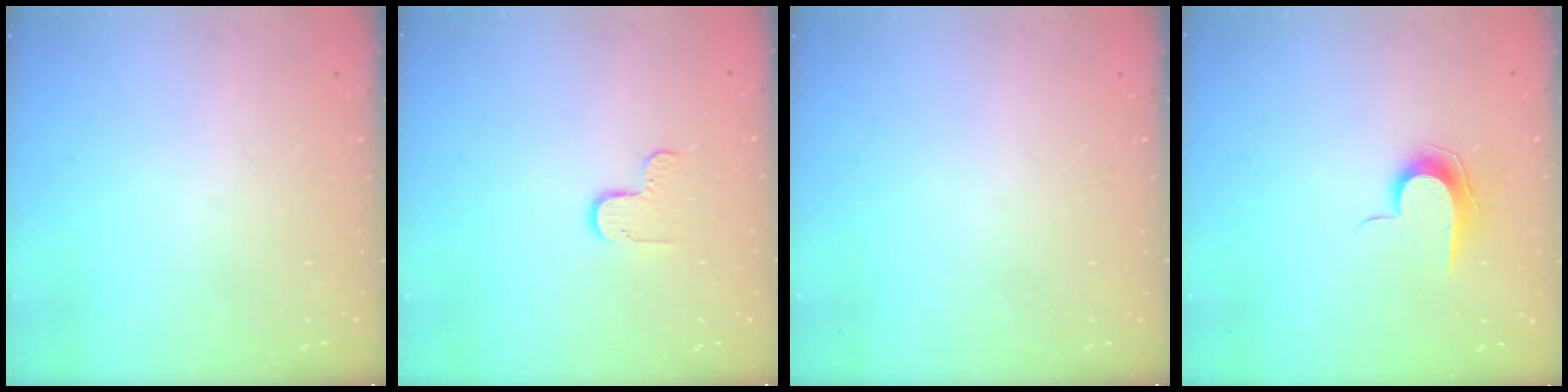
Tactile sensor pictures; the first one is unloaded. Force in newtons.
{"total": 4.7, "press": 4.7, "slide": 0.5}
{"total": 0.0}
{"total": 7.9, "press": 7.9, "slide": 0.8}